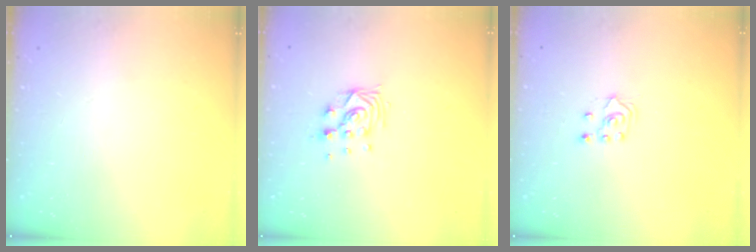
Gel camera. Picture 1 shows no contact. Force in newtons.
{"total": 9.3, "press": 9.3, "slide": 0.9}
{"total": 3.5, "press": 3.4, "slide": 0.8}